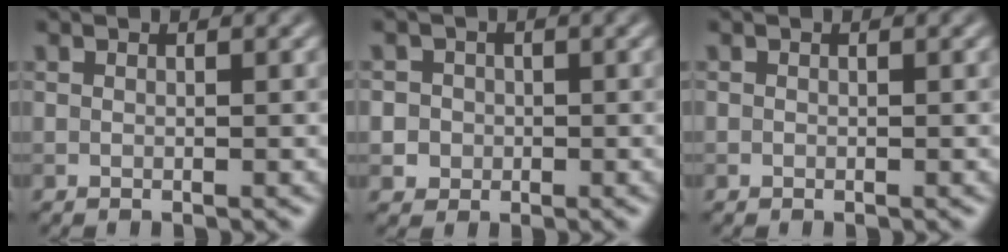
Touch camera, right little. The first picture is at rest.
{"total": 2.8, "force": [-0.1, 2.7, 0.7], "torque": [0.002, 0.012, -0.008]}
{"total": 0.0}